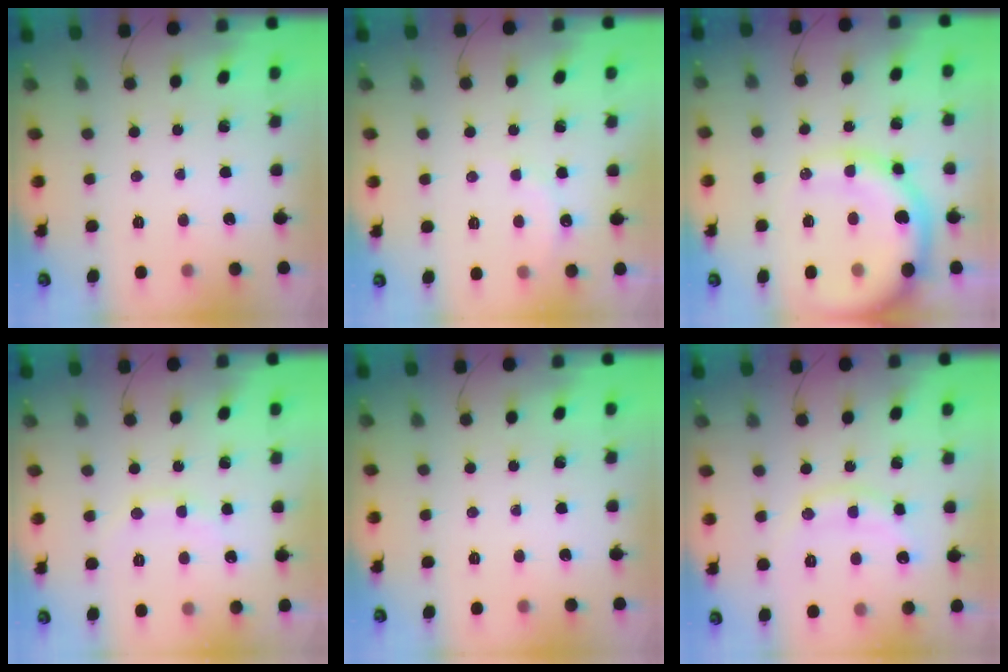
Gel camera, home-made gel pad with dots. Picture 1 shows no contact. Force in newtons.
{"total": 5.4, "press": 5.3, "slide": 1.4}
{"total": 13.9, "press": 13.3, "slide": 4.1}
{"total": 7.8, "press": 7.7, "slide": 1.5}
{"total": 0.0}
{"total": 11.3, "press": 11.3, "slide": 0.3}